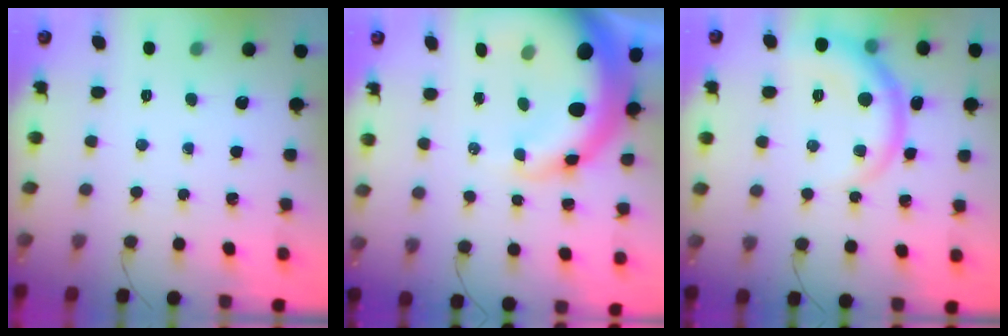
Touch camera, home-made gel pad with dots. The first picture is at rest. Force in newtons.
{"total": 18.4, "press": 18.0, "slide": 4.0}
{"total": 10.2, "press": 10.1, "slide": 0.9}